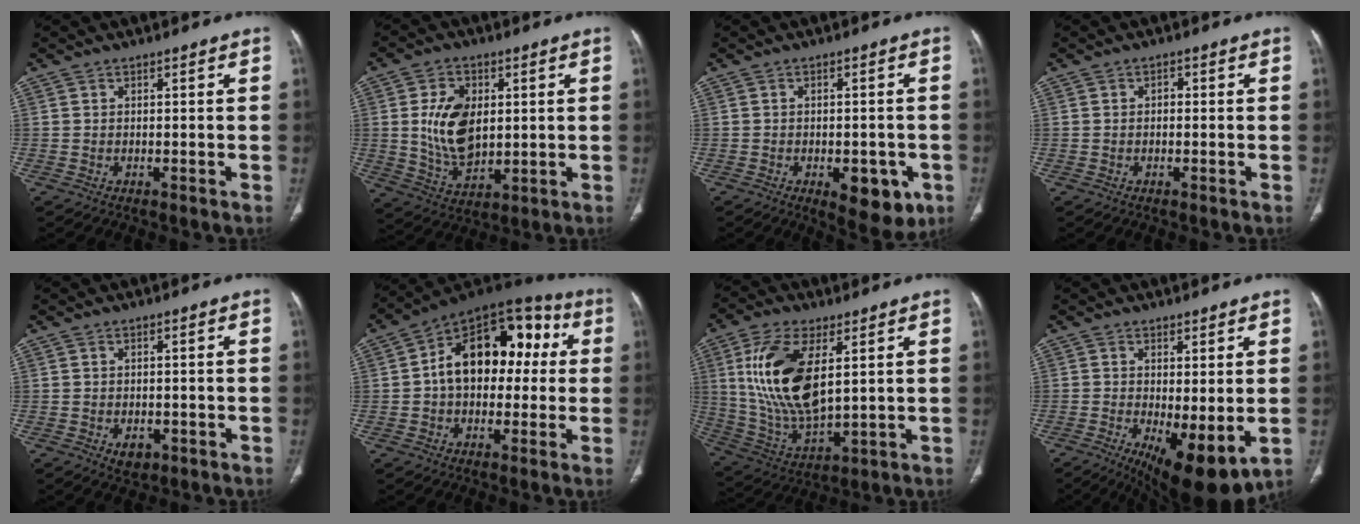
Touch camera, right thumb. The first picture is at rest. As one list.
[{"total": 12.3, "force": [1.6, 8.1, 9.1], "torque": [-0.142, -0.016, 0.041]}, {"total": 9.2, "force": [-3.6, 4.5, 7.2], "torque": [-0.069, 0.004, -0.035]}, {"total": 1.1, "force": [-0.2, 0.8, 0.7], "torque": [-0.006, 0.004, -0.007]}, {"total": 3.0, "force": [-1.1, 2.1, 1.9], "torque": [-0.019, 0.001, -0.006]}, {"total": 19.6, "force": [2.1, 12.5, 14.9], "torque": [-0.186, 0.050, 0.024]}, {"total": 18.3, "force": [4.5, 8.6, 15.5], "torque": [-0.307, -0.021, 0.096]}, {"total": 11.7, "force": [-2.9, 4.1, 10.6], "torque": [-0.159, -0.024, -0.029]}]